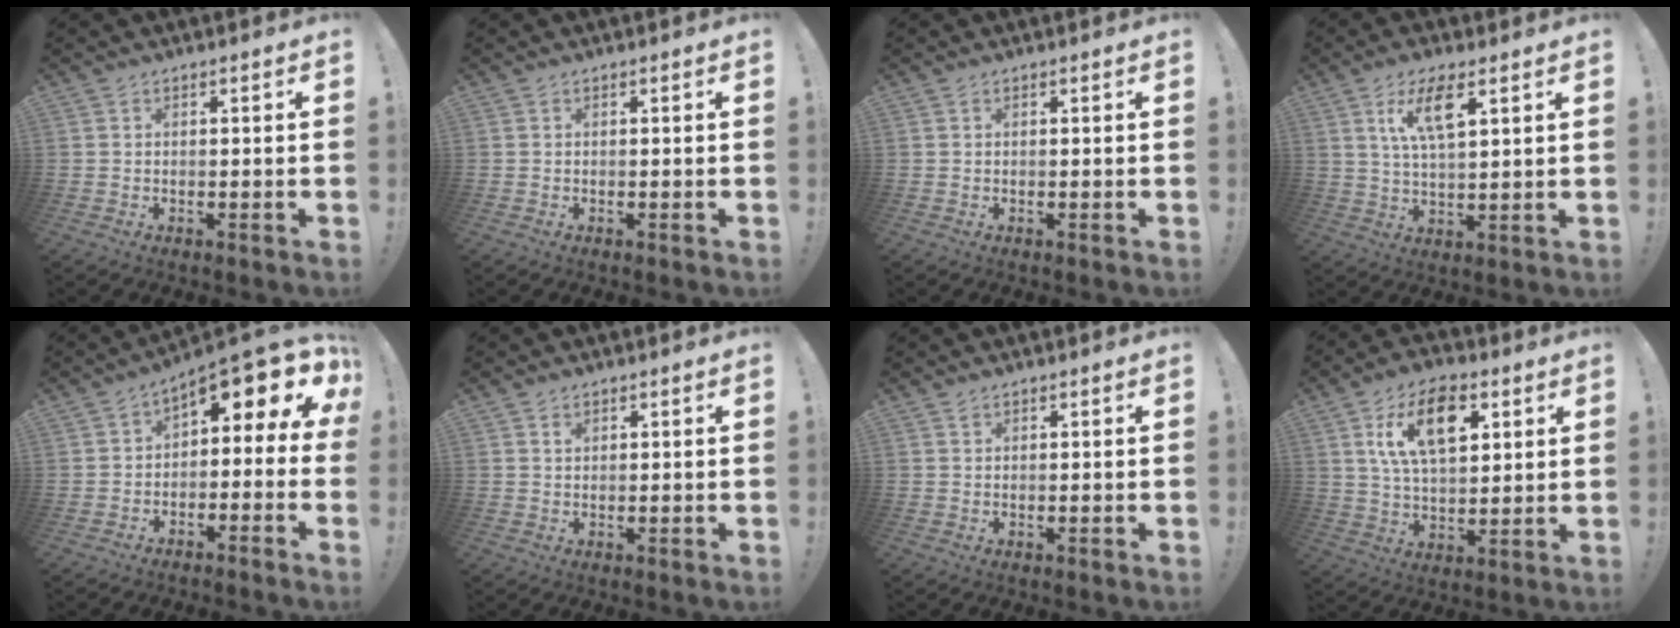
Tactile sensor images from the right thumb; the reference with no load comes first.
{"total": 0.0}
{"total": 0.0}
{"total": 10.0, "force": [5.0, 3.3, 8.1], "torque": [-0.149, -0.006, 0.087]}
{"total": 8.5, "force": [3.7, 3.3, 6.9], "torque": [-0.083, -0.042, 0.052]}
{"total": 1.0, "force": [0.9, 0.5, 0.4], "torque": [0.008, -0.007, 0.014]}
{"total": 0.9, "force": [0.8, 0.2, 0.3], "torque": [0.001, -0.003, 0.015]}
{"total": 16.1, "force": [7.0, 9.3, 11.1], "torque": [-0.170, -0.014, 0.125]}